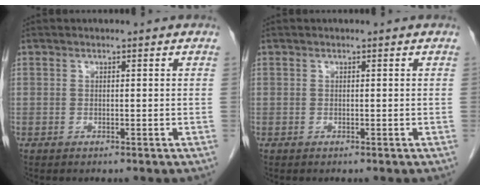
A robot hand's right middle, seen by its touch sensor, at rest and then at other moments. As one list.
[{"total": 0.0}]